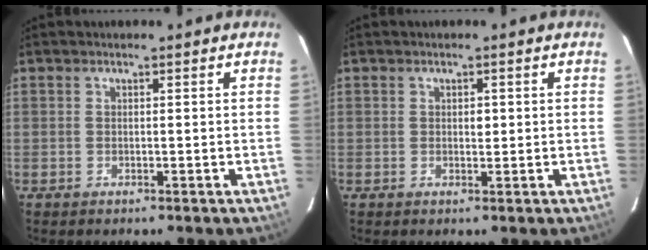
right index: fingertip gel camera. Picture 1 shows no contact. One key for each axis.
{"total": 1.1, "fx": 0.2, "fy": 0.7, "fz": 0.9, "tx": -0.012, "ty": 0.001, "tz": 0.003}